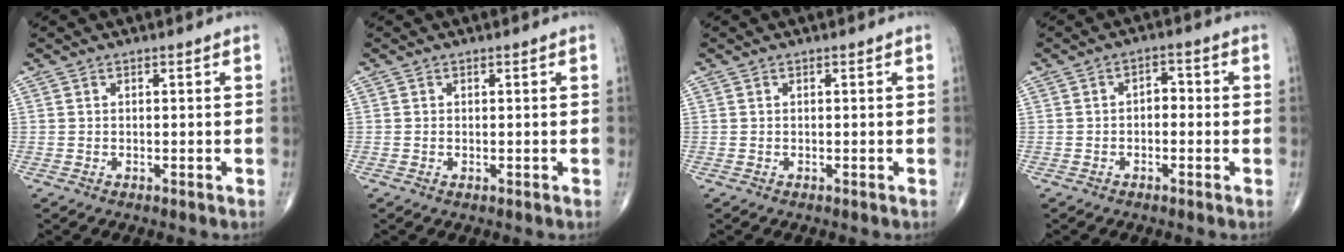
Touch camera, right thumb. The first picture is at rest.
{"total": 0.0}
{"total": 0.0}
{"total": 2.8, "force": [-0.4, 1.8, 2.2], "torque": [-0.018, 0.014, -0.013]}